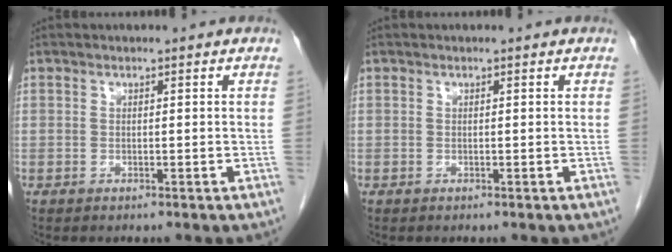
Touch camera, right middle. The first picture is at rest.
{"total": 0.0}